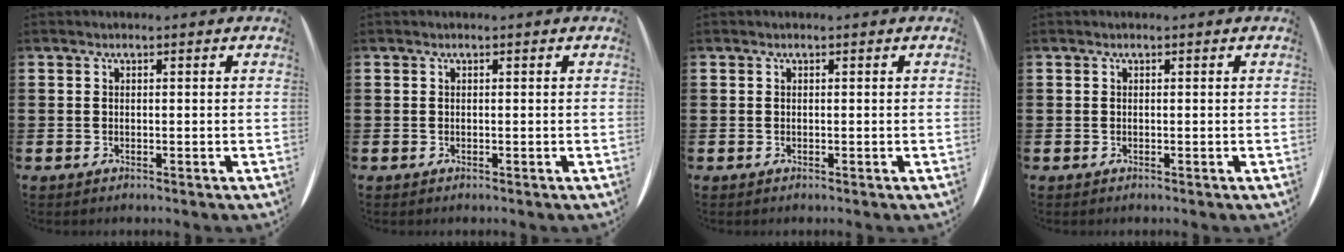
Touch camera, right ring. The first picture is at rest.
{"total": 0.0}
{"total": 0.0}
{"total": 0.0}